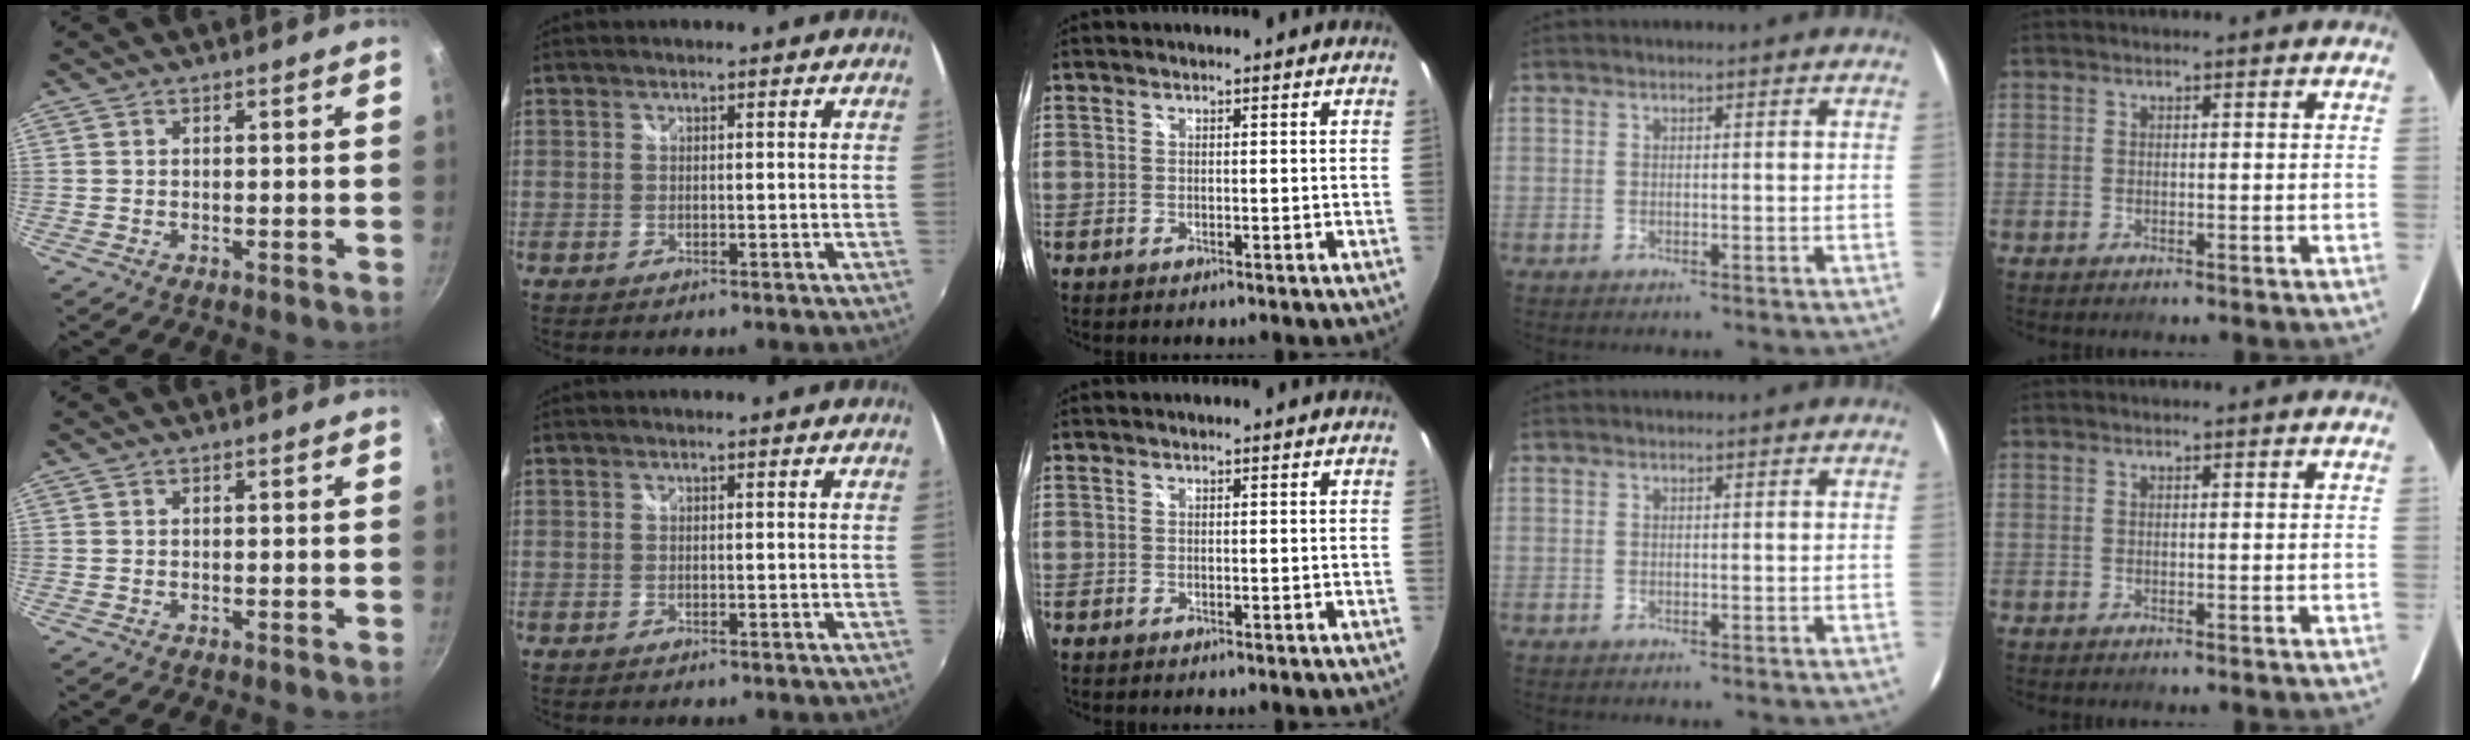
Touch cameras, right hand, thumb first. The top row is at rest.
{}